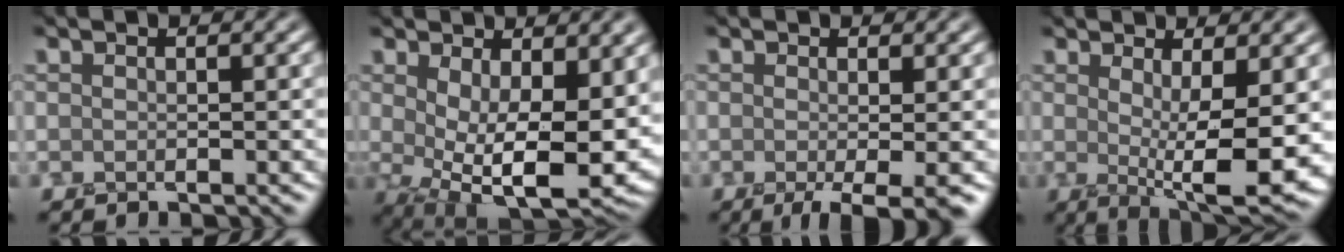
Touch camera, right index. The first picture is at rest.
{"total": 12.2, "force": [0.5, 6.3, 10.4], "torque": [-0.179, -0.037, 0.030]}
{"total": 3.0, "force": [-1.1, 0.5, 2.8], "torque": [-0.038, -0.012, -0.018]}
{"total": 7.0, "force": [-0.1, 1.9, 6.7], "torque": [-0.108, -0.018, 0.005]}